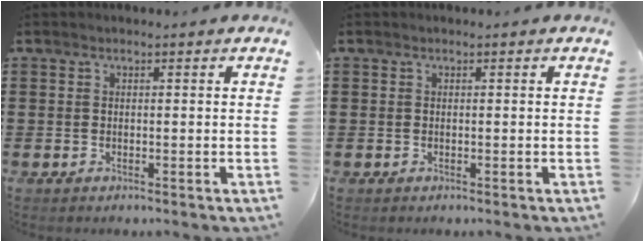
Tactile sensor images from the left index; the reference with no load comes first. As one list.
[{"total": 0.0}]